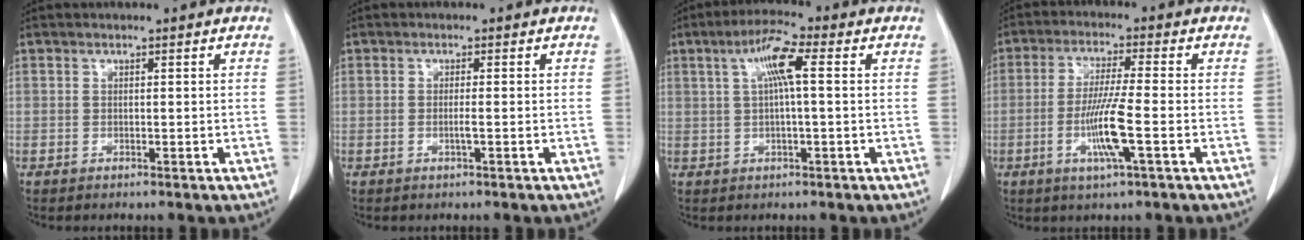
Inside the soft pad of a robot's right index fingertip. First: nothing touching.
{"total": 1.2, "force": [-0.4, -0.1, 1.2], "torque": [-0.024, -0.002, -0.007]}
{"total": 6.0, "force": [1.5, 0.6, 5.8], "torque": [-0.110, 0.016, 0.026]}
{"total": 8.0, "force": [-2.4, -0.3, 7.6], "torque": [-0.149, -0.011, -0.048]}